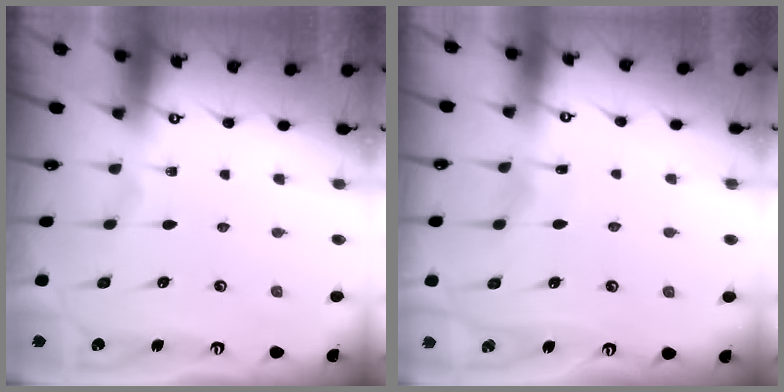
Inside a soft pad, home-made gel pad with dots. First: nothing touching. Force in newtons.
{"total": 3.6, "press": 3.6, "slide": 0.5}